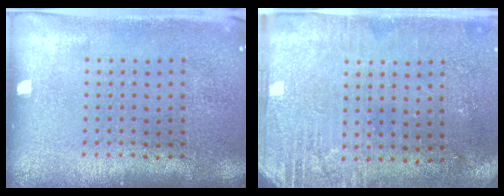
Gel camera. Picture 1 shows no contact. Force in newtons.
{"total": 2.8, "press": 2.5, "slide": 1.2}